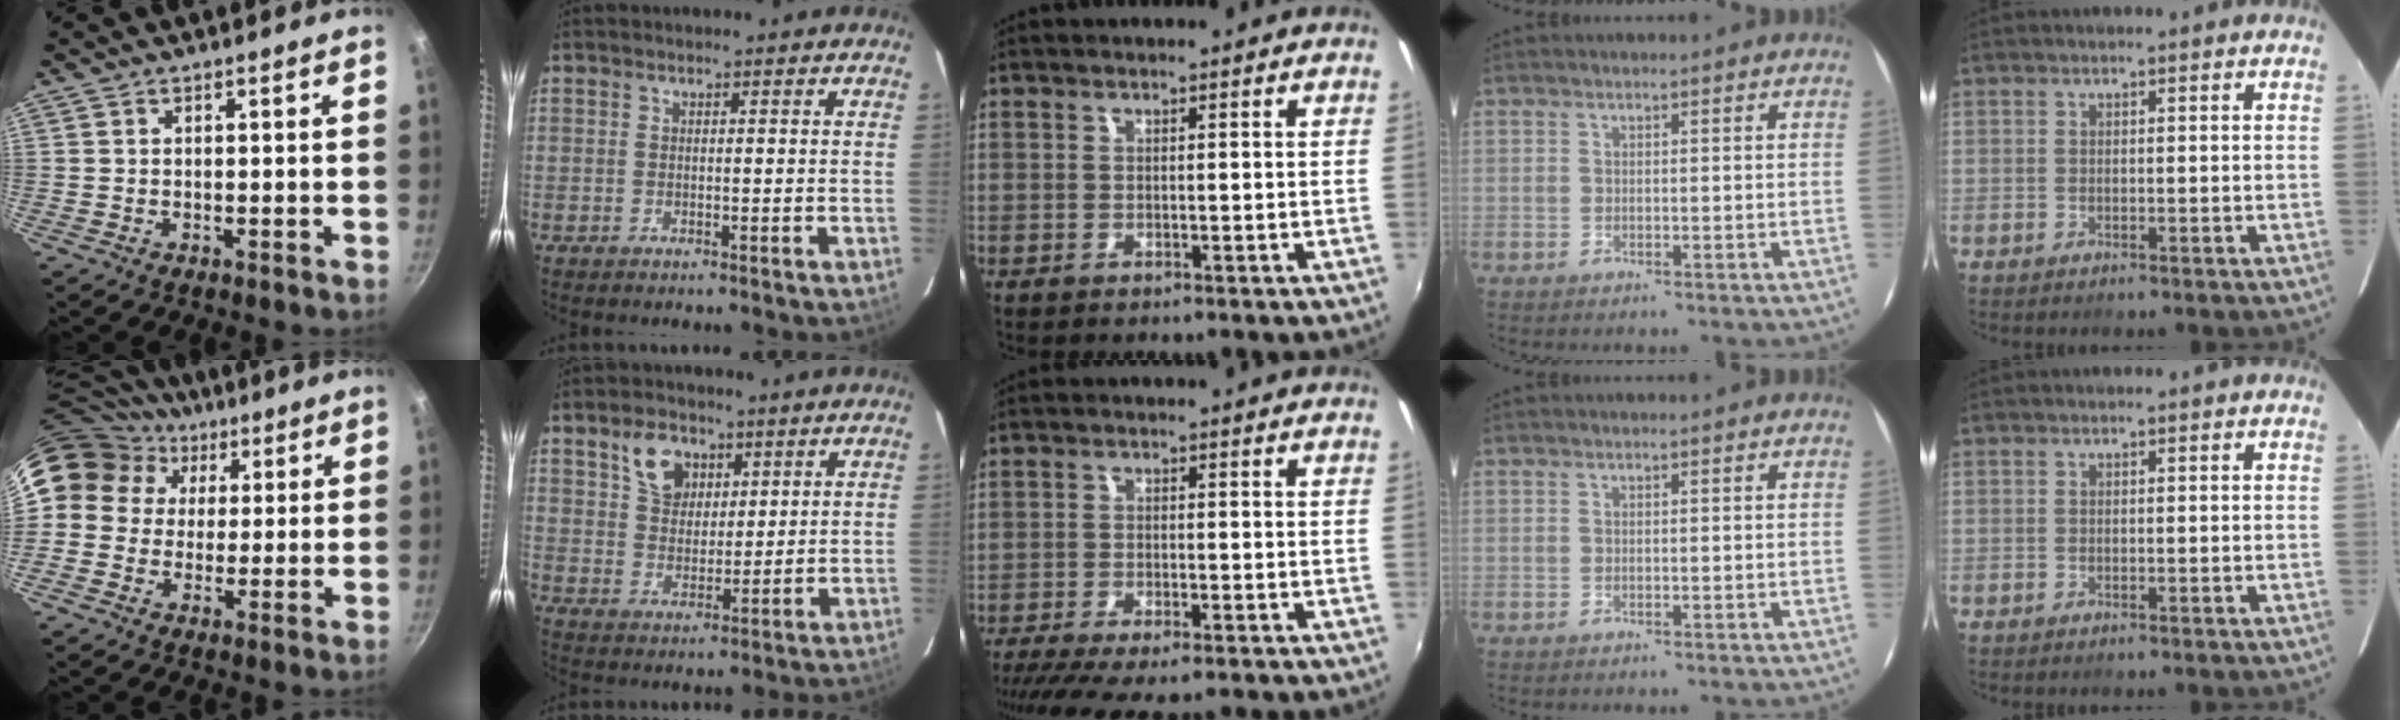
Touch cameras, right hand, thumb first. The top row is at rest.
{"thumb": {"total": 14.8, "force": [5.0, 13.0, 5.1], "torque": [-0.081, 0.021, 0.076]}, "index": {"total": 7.9, "force": [4.0, 5.6, 3.9], "torque": [-0.070, 0.017, 0.077]}, "middle": {"total": 10.2, "force": [-8.5, 1.7, 5.4], "torque": [-0.122, -0.037, -0.139]}}